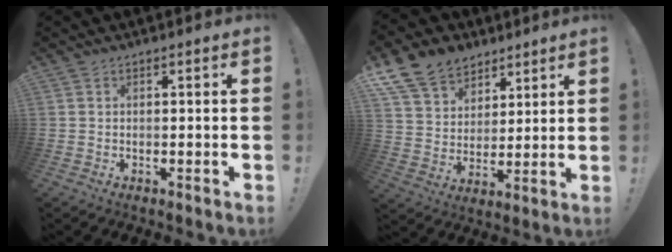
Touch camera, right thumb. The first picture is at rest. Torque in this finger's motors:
{"motor_torque": [0.35, 0.67, 0.91, 0.66, 0.10]}